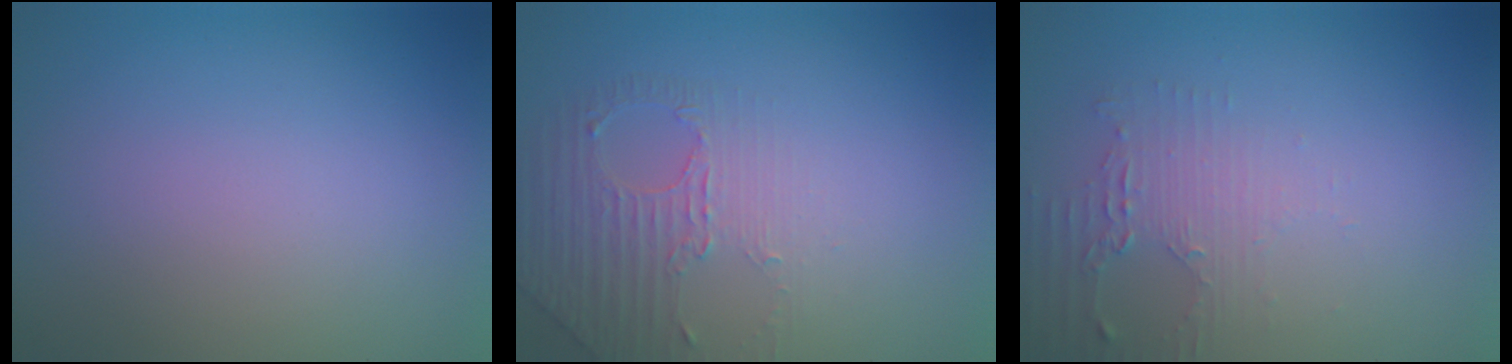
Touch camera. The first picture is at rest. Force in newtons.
{"total": 1.8, "press": 1.5, "slide": 1.0}
{"total": 2.1, "press": 2.0, "slide": 0.4}